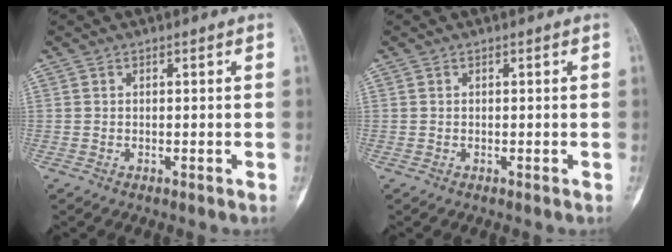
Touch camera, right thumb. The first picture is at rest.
{"total": 0.0}